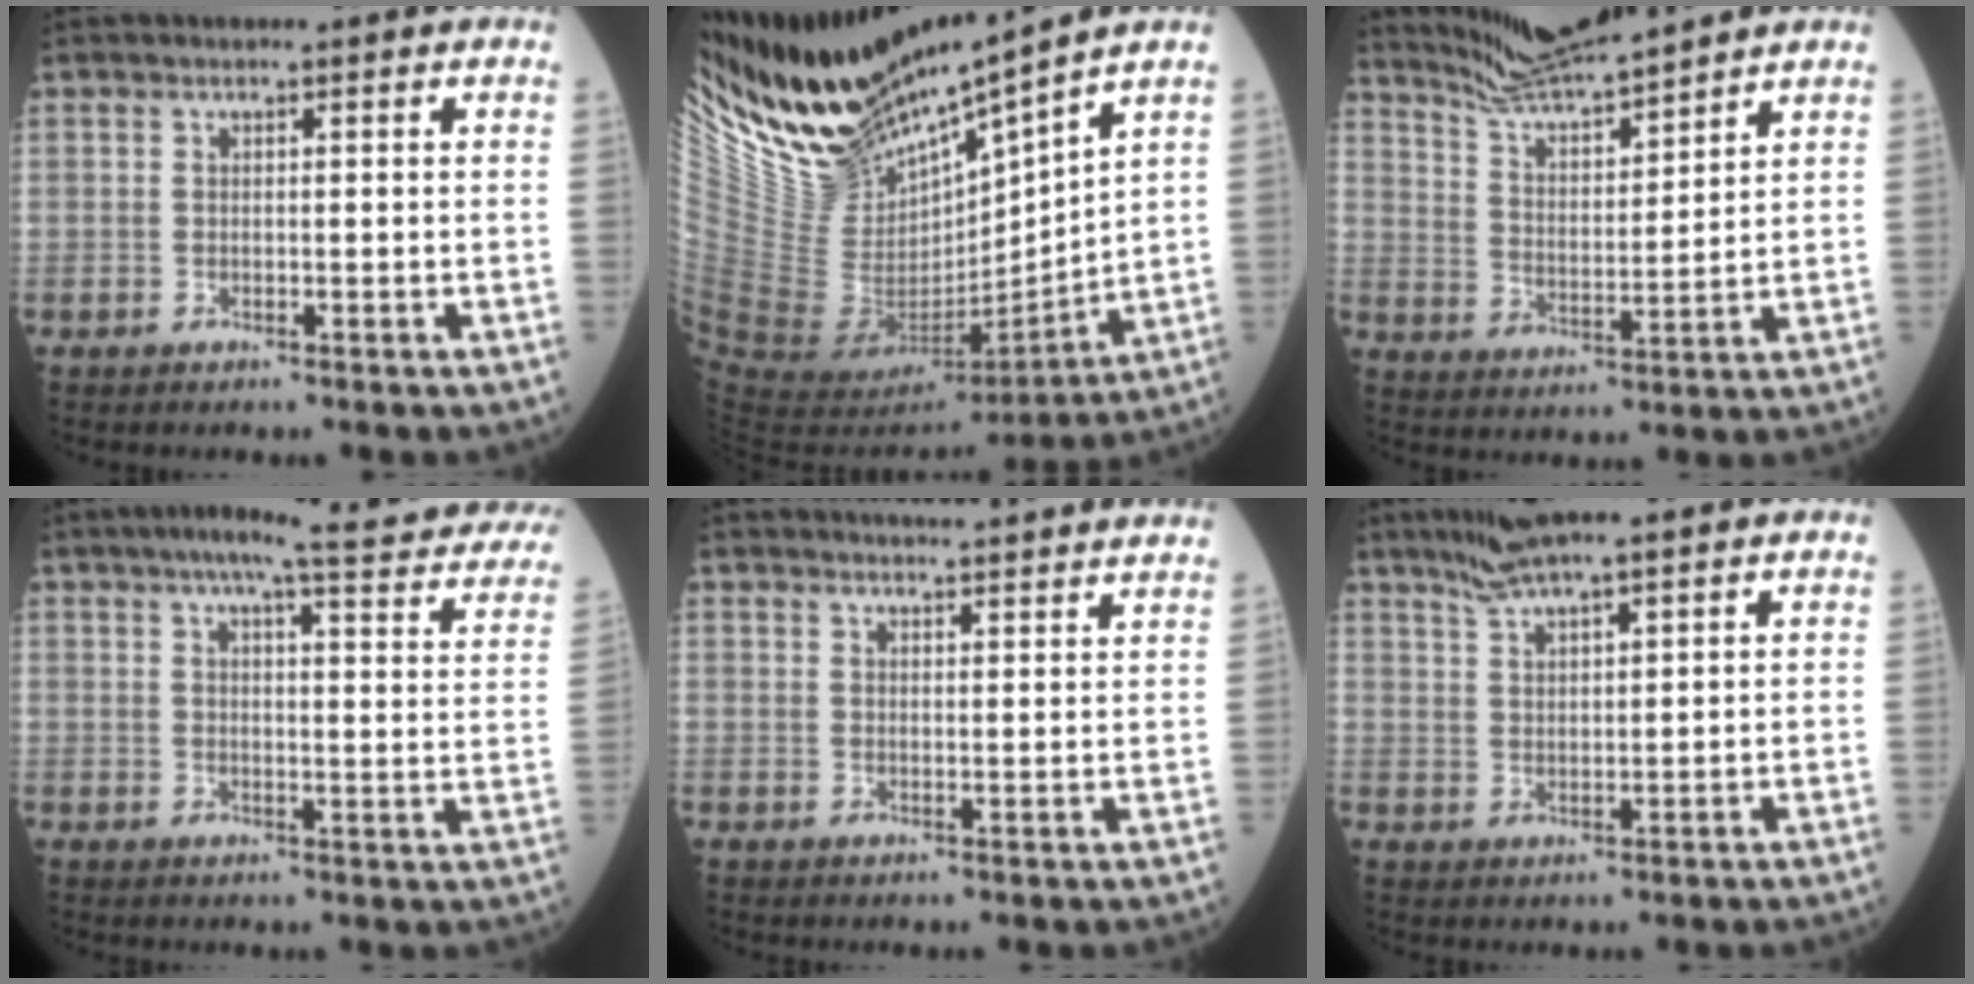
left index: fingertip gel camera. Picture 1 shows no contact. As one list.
[{"total": 17.5, "force": [16.1, 0.7, 6.9], "torque": [-0.133, -0.031, 0.330]}, {"total": 9.8, "force": [9.2, -0.1, 3.3], "torque": [-0.071, 0.008, 0.179]}, {"total": 24.0, "force": [20.7, 2.5, 11.8], "torque": [-0.158, -0.027, 0.236]}, {"total": 13.1, "force": [12.5, 0.1, 4.1], "torque": [-0.057, 0.001, 0.147]}, {"total": 6.2, "force": [5.1, 0.0, 3.6], "torque": [-0.072, 0.023, 0.099]}]